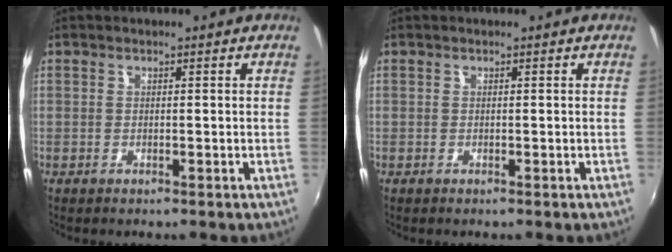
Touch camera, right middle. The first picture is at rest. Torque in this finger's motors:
{"motor_torque": [0.05, -0.04, -0.01, 0.00]}